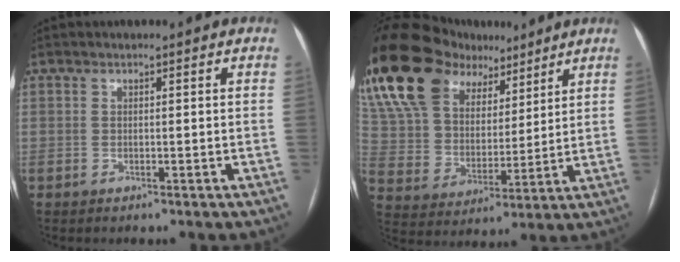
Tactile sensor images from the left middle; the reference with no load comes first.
{"total": 23.3, "force": [15.5, 12.9, 11.8], "torque": [-0.258, 0.072, 0.278]}